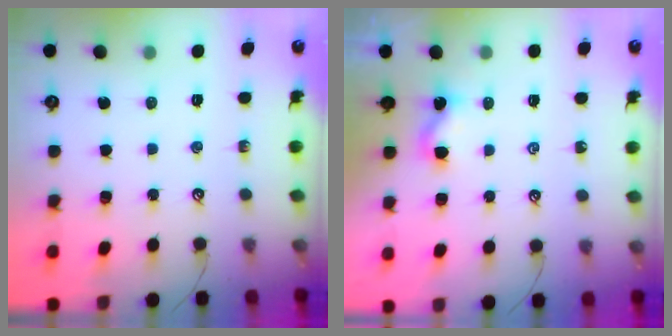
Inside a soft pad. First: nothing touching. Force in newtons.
{"total": 2.7, "press": 2.7, "slide": 0.3}